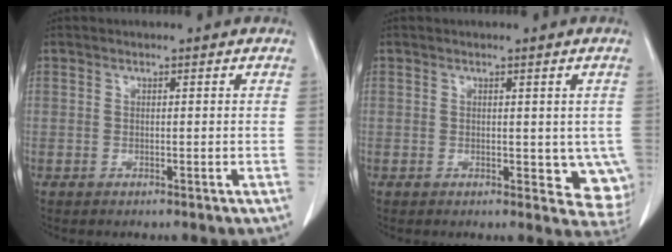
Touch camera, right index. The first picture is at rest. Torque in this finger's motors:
{"motor_torque": [0.06, 0.01, 0.08, 0.00]}